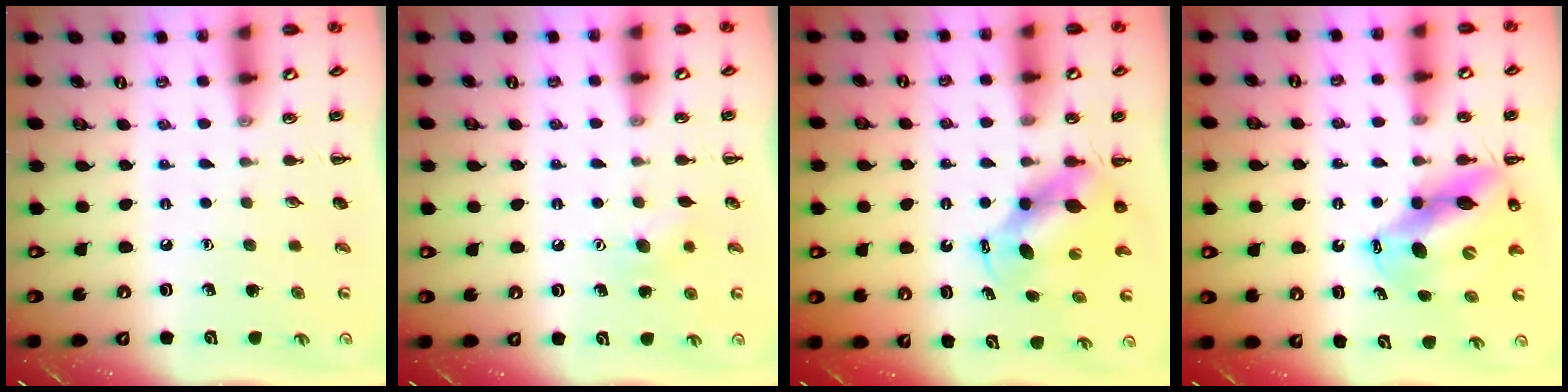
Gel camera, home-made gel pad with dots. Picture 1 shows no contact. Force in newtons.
{"total": 5.5, "press": 5.3, "slide": 1.5}
{"total": 5.6, "press": 5.3, "slide": 1.8}
{"total": 13.0, "press": 12.5, "slide": 3.3}